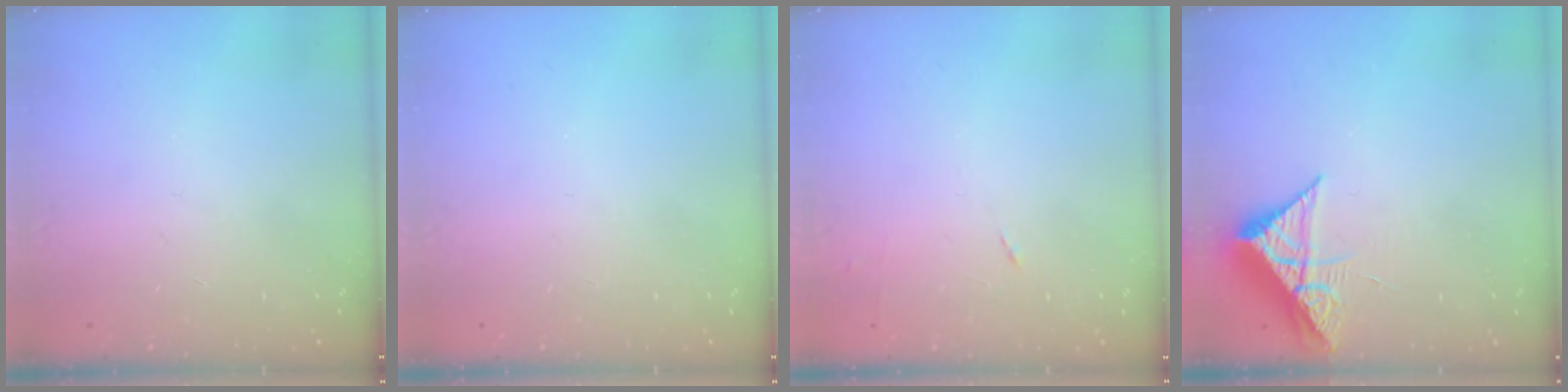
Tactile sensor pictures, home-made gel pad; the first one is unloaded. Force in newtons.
{"total": 0.0}
{"total": 4.6, "press": 4.6, "slide": 0.6}
{"total": 7.6, "press": 7.6, "slide": 0.4}